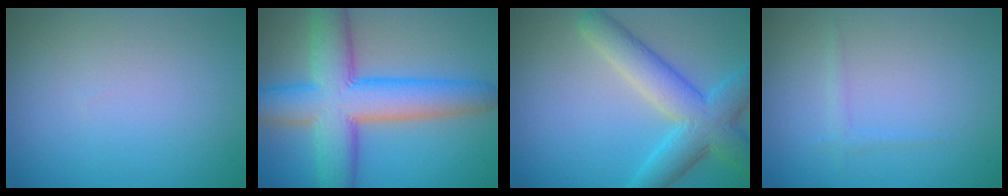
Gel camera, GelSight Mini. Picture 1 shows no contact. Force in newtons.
{"total": 10.5, "press": 10.5, "slide": 0.4}
{"total": 6.4, "press": 6.4, "slide": 0.2}
{"total": 0.8, "press": 0.8, "slide": 0.1}